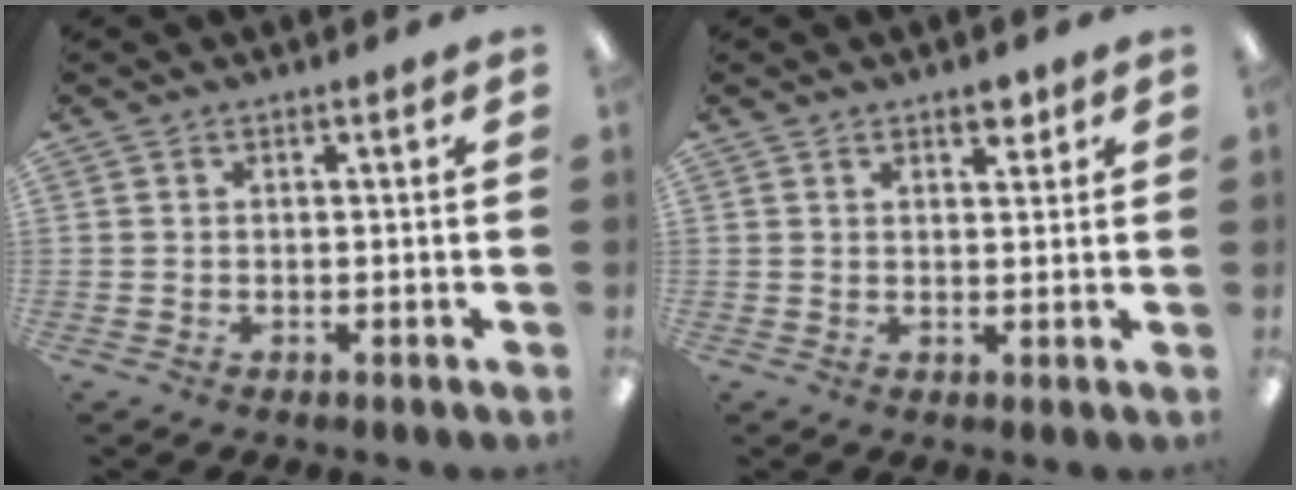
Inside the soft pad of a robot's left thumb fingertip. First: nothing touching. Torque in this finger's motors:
{"motor_torque": [0.47, 0.28, 0.22, -0.22, -0.01]}